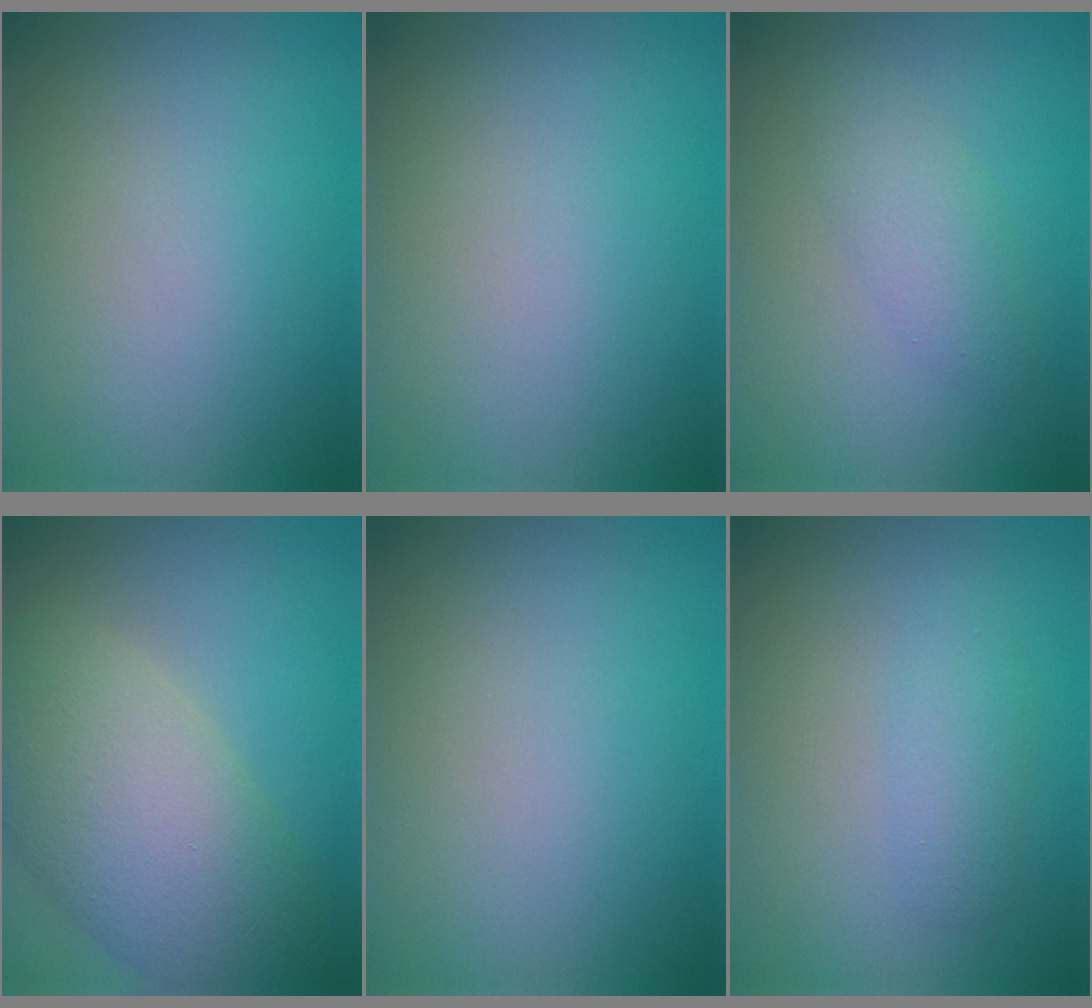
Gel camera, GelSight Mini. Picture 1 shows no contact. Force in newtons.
{"total": 0.0}
{"total": 2.3, "press": 2.3, "slide": 0.2}
{"total": 9.2, "press": 9.2, "slide": 0.8}
{"total": 0.0}
{"total": 1.7, "press": 1.7, "slide": 0.0}